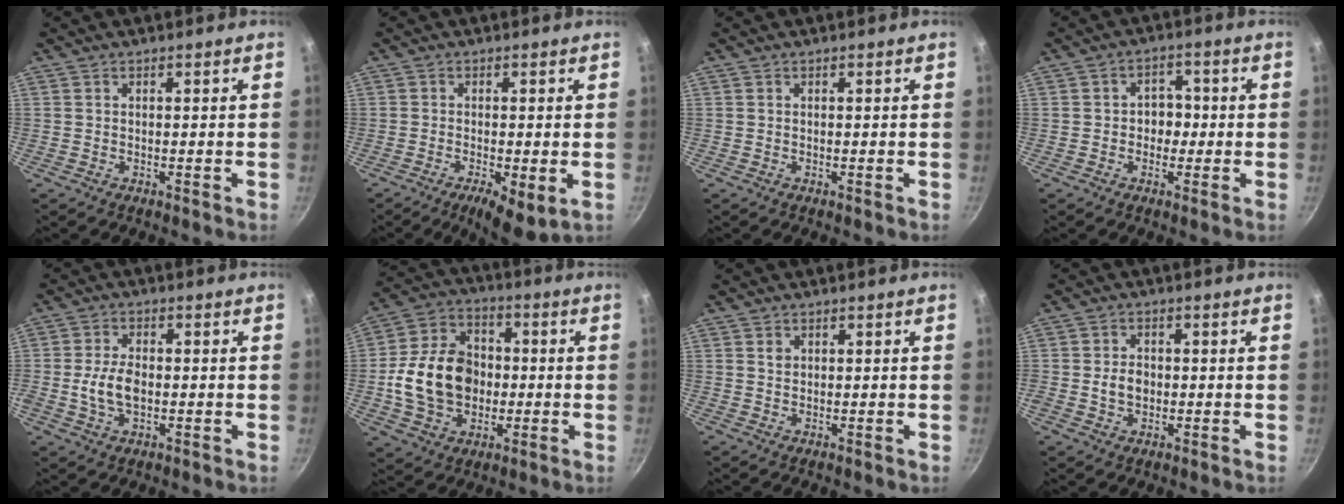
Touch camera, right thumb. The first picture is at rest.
{"total": 6.7, "force": [-2.2, 2.2, 5.9], "torque": [-0.094, -0.002, -0.028]}
{"total": 0.0}
{"total": 4.6, "force": [-0.5, 3.8, 2.5], "torque": [0.005, 0.013, -0.011]}
{"total": 6.4, "force": [-0.9, 3.9, 5.1], "torque": [-0.095, 0.012, -0.019]}
{"total": 16.9, "force": [-1.4, 13.2, 10.6], "torque": [-0.164, 0.028, -0.028]}
{"total": 1.3, "force": [0.4, 1.1, 0.6], "torque": [-0.007, 0.000, 0.006]}
{"total": 4.0, "force": [-0.4, 3.1, 2.4], "torque": [-0.030, 0.009, -0.008]}